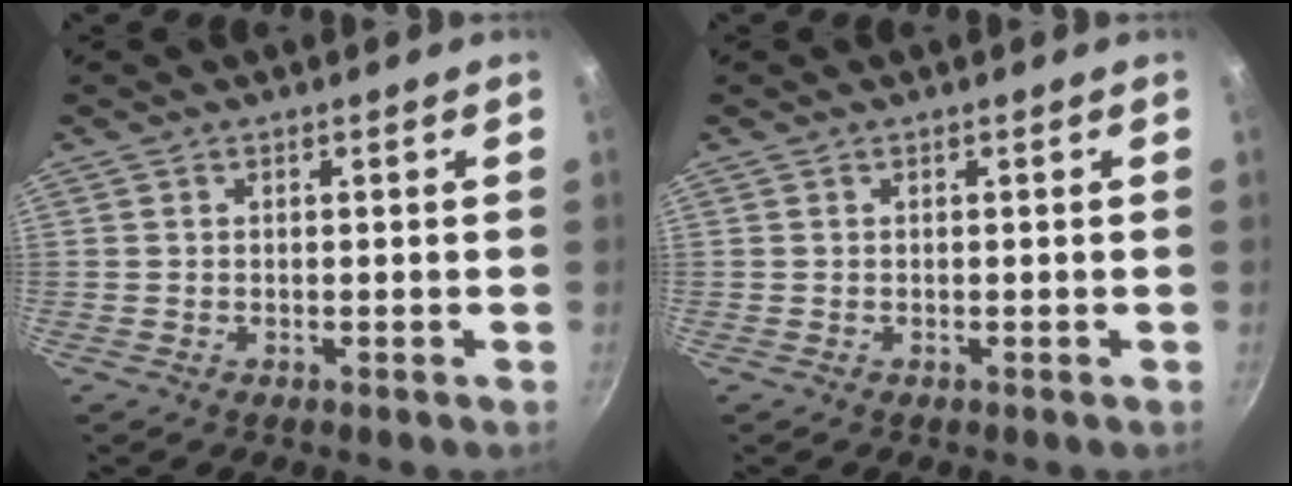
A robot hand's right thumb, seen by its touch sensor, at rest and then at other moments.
{"total": 0.0}